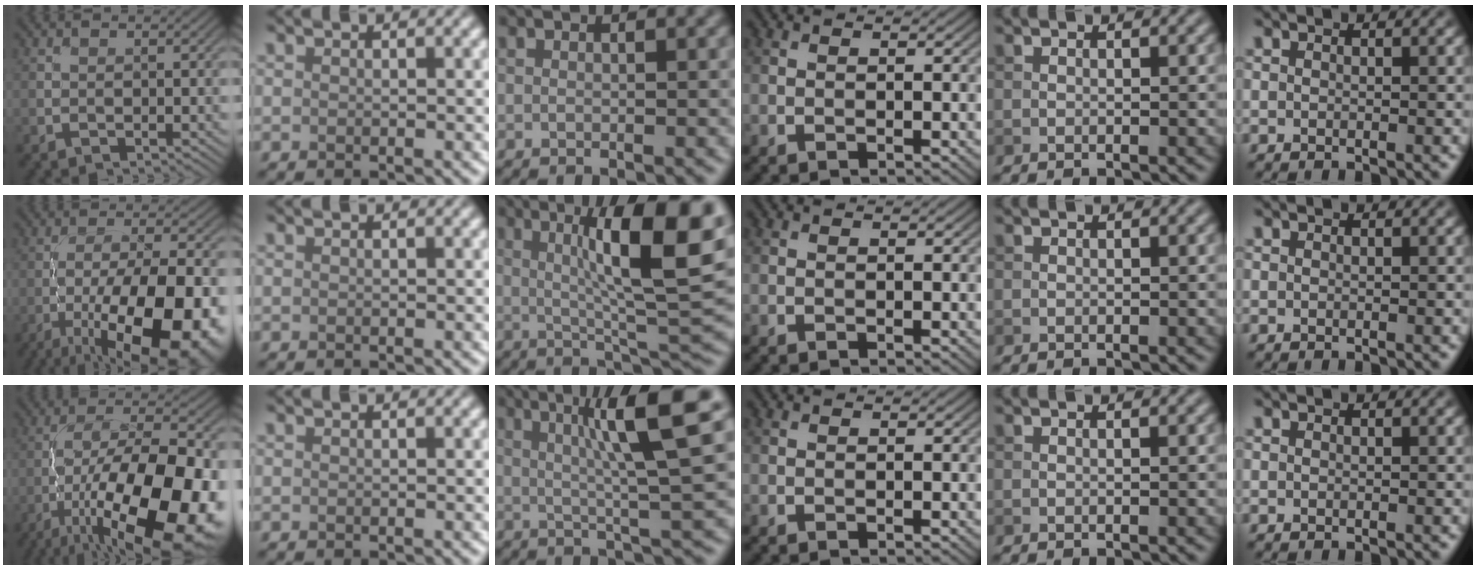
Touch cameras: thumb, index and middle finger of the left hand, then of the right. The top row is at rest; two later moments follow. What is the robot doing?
{"motion": "unscrew", "object": "medicine bottle"}